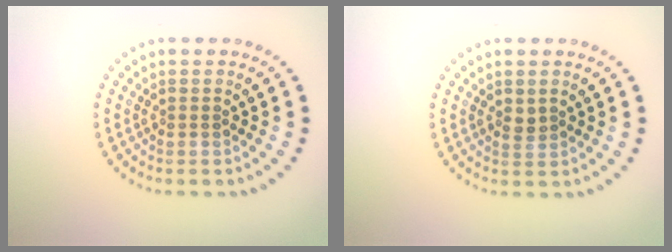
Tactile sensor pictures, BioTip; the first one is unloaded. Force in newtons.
{"total": 0.8, "press": 0.8, "slide": 0.2}